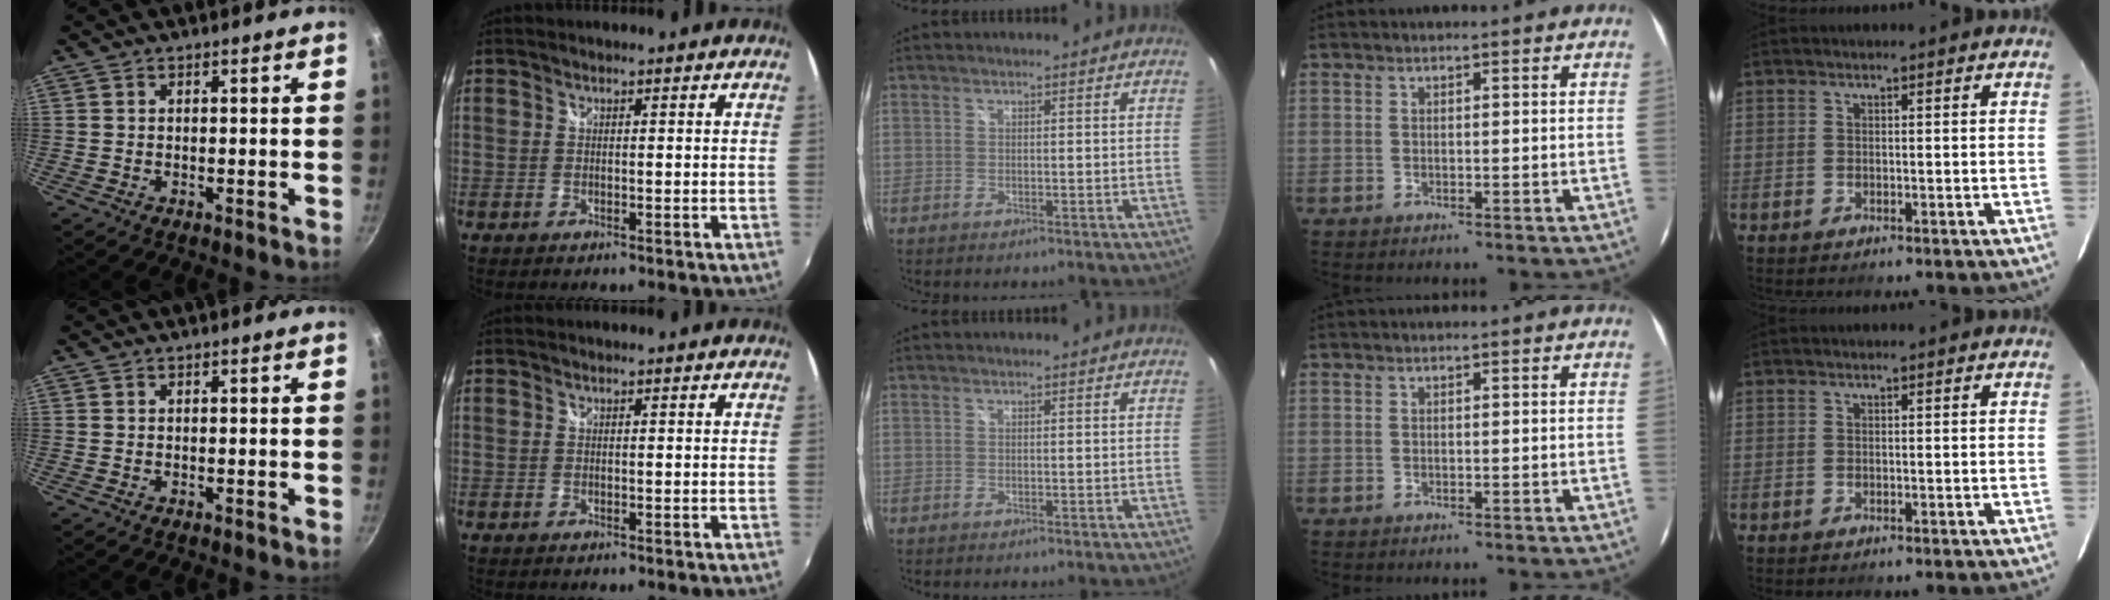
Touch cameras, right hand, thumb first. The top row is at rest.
{}